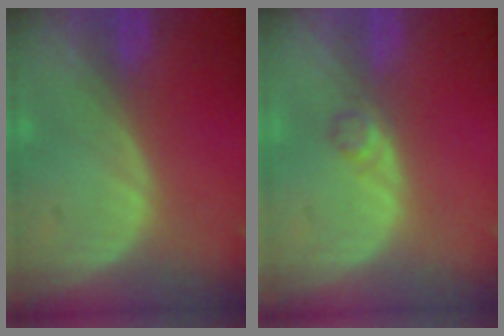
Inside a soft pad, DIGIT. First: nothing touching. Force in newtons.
{"total": 1.4, "press": 1.4, "slide": 0.1}